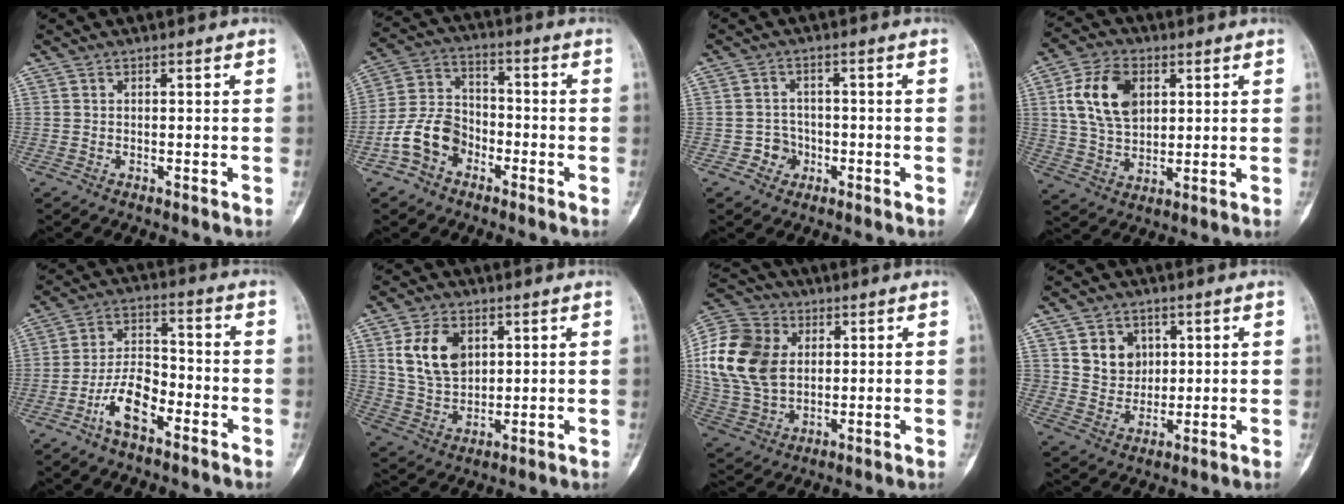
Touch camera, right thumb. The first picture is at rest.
{"total": 10.1, "force": [-4.7, 7.3, 5.2], "torque": [-0.089, 0.042, -0.094]}
{"total": 3.7, "force": [-1.5, 3.3, 0.5], "torque": [0.017, 0.015, -0.028]}
{"total": 12.7, "force": [3.6, 8.3, 8.8], "torque": [-0.147, -0.004, 0.068]}
{"total": 9.3, "force": [-4.9, 4.3, 6.6], "torque": [-0.116, 0.040, -0.096]}
{"total": 10.9, "force": [3.7, 7.3, 7.1], "torque": [-0.111, -0.015, 0.079]}
{"total": 18.9, "force": [3.5, 13.9, 12.2], "torque": [-0.236, -0.001, 0.069]}
{"total": 7.8, "force": [2.7, 6.6, 3.1], "torque": [-0.019, -0.013, 0.053]}